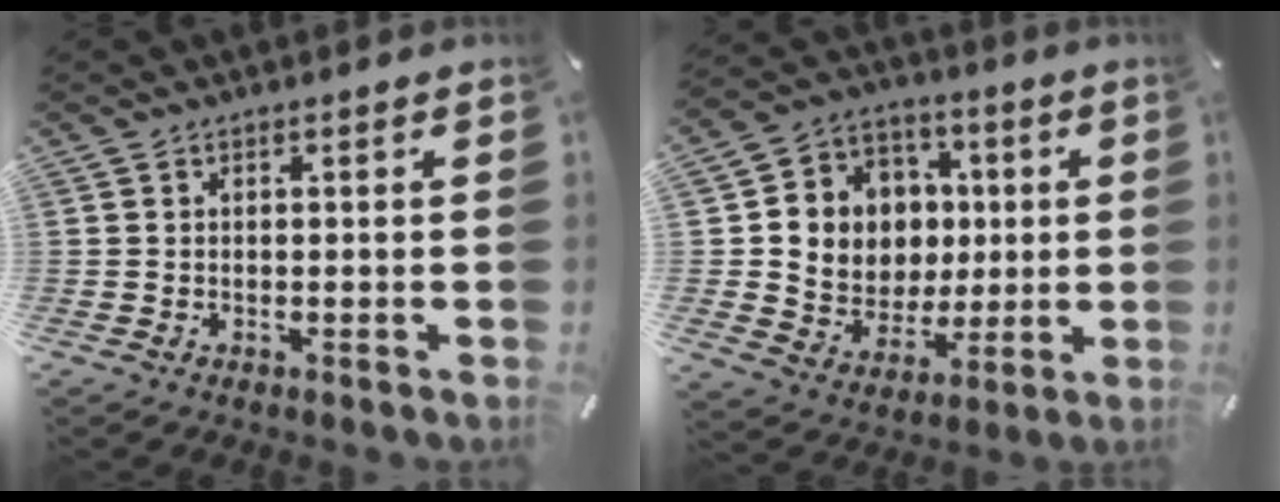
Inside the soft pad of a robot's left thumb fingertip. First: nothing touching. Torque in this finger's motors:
{"motor_torque": [2.40, 2.50, 1.01, 0.57, 0.18]}